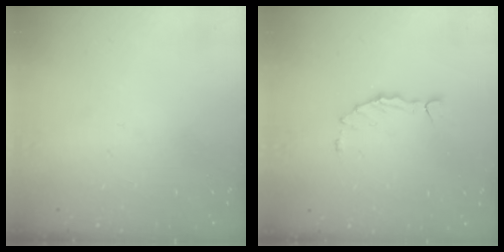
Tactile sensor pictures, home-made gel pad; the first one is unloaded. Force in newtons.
{"total": 1.6, "press": 1.6, "slide": 0.3}